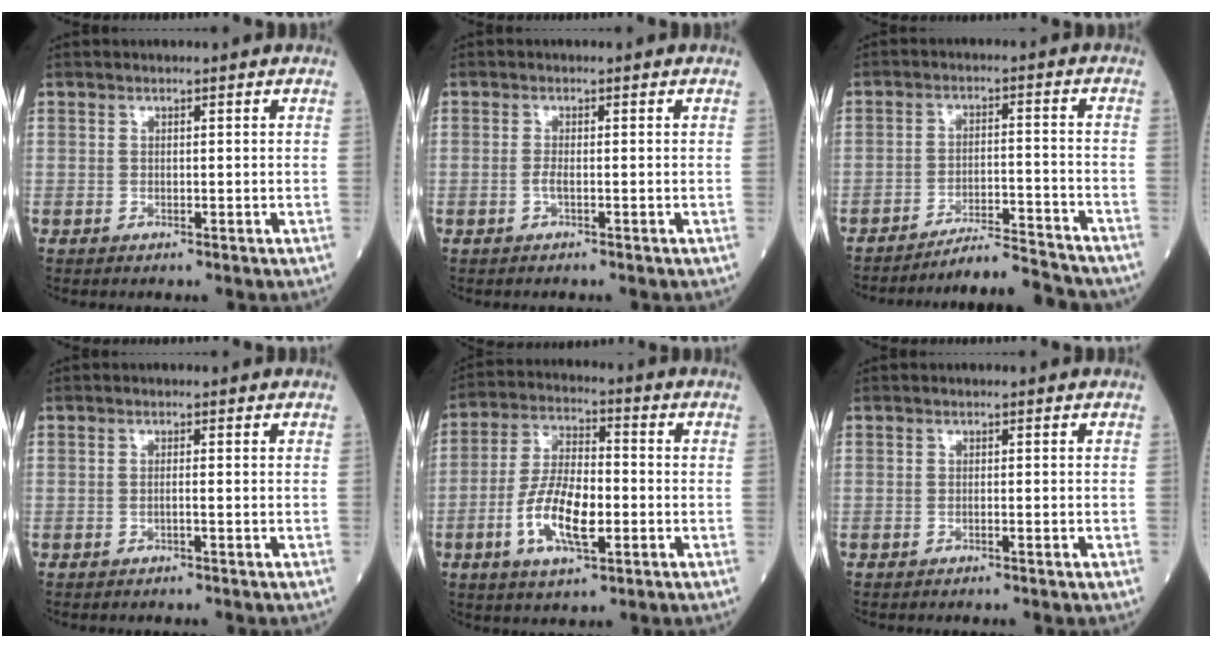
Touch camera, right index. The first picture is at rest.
{"total": 1.0, "force": [-0.5, 0.0, 0.9], "torque": [-0.019, 0.001, -0.010]}
{"total": 8.9, "force": [-8.9, -0.6, 0.8], "torque": [-0.007, 0.010, -0.144]}
{"total": 0.8, "force": [-0.3, -0.1, 0.7], "torque": [-0.013, 0.001, -0.007]}
{"total": 11.1, "force": [-3.1, 3.8, 9.9], "torque": [-0.200, 0.001, -0.058]}
{"total": 0.7, "force": [-0.4, -0.1, 0.5], "torque": [-0.013, 0.001, -0.003]}